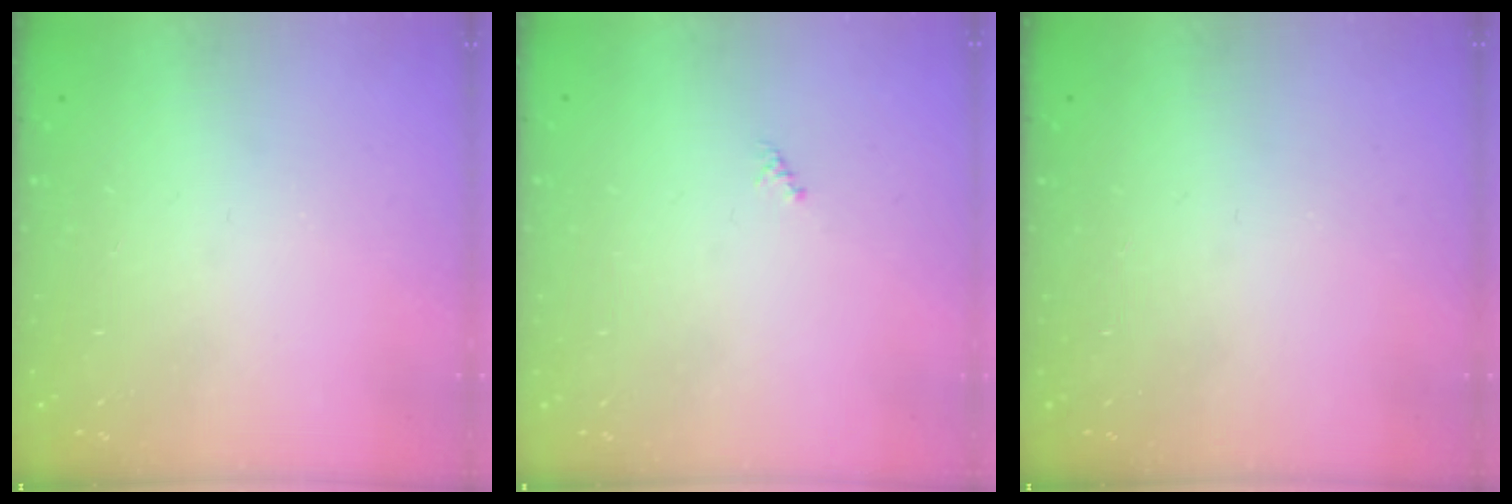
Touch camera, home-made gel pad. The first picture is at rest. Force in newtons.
{"total": 0.0}
{"total": 0.0}